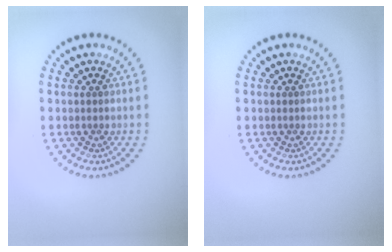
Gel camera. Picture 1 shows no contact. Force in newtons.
{"total": 0.0}